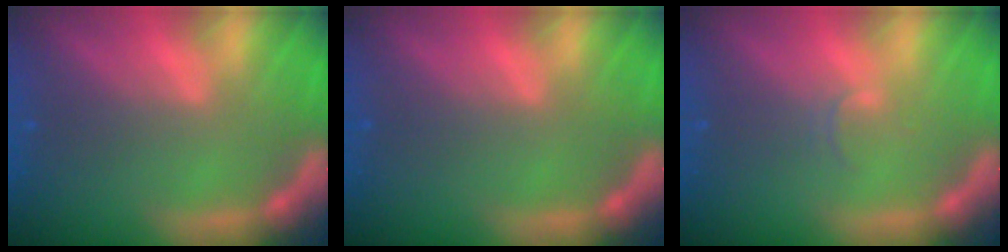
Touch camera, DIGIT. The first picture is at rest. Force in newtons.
{"total": 0.0}
{"total": 1.0}